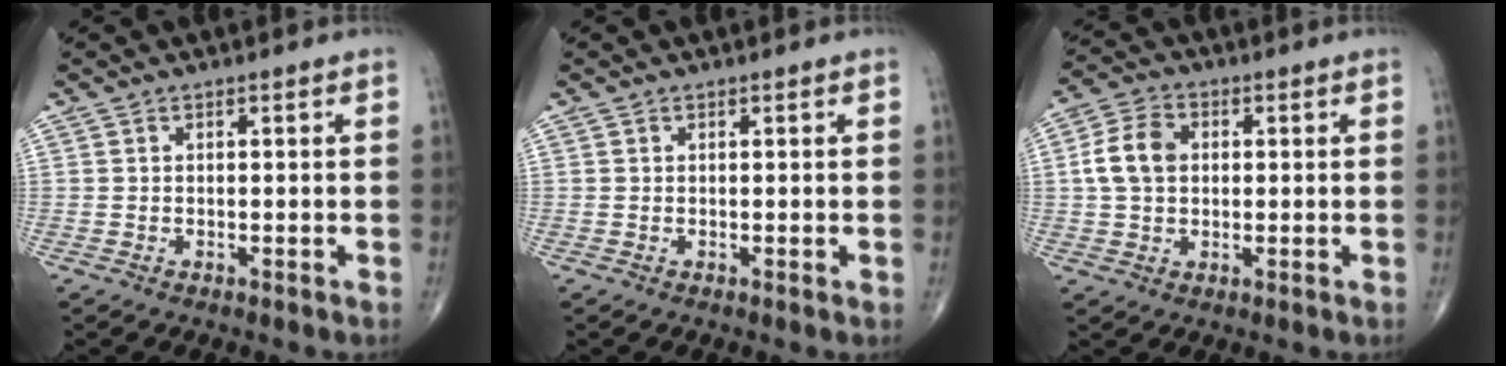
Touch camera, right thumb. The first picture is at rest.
{"total": 0.0}
{"total": 8.0, "force": [0.9, 5.8, 5.3], "torque": [-0.093, 0.014, 0.011]}